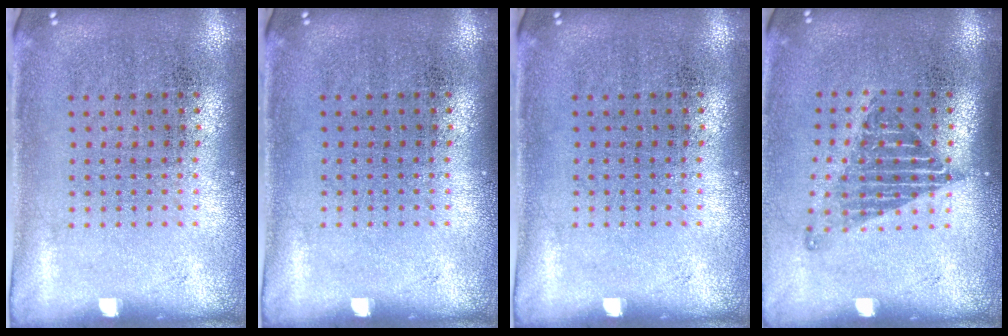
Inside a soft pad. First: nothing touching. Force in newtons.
{"total": 0.0}
{"total": 0.0}
{"total": 1.3, "press": 1.1, "slide": 0.7}